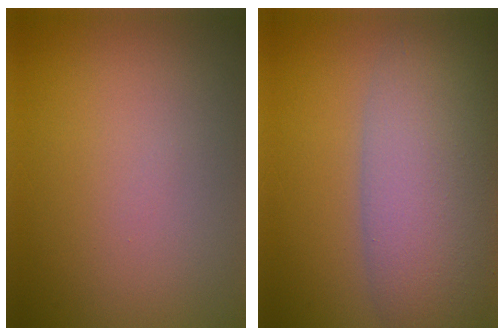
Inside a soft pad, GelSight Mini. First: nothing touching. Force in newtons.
{"total": 9.1, "press": 9.1, "slide": 0.5}